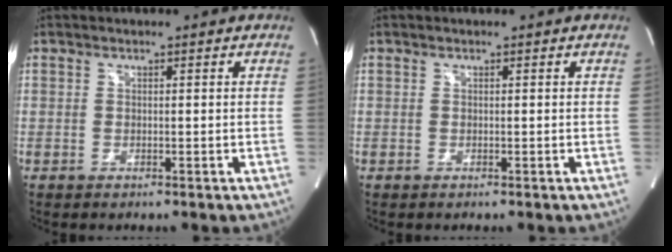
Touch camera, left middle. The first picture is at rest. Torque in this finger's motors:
{"motor_torque": [0.00, 0.00, 0.00, 0.00]}